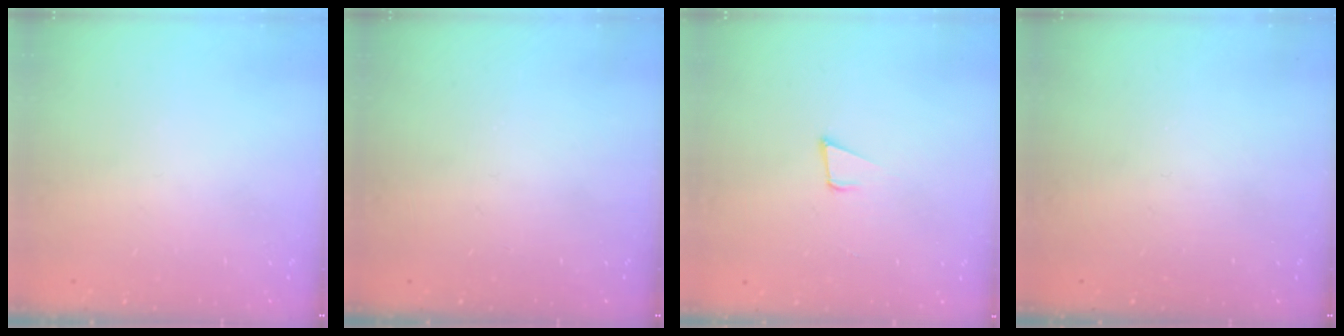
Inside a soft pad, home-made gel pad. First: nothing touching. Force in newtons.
{"total": 0.0}
{"total": 4.8, "press": 3.9, "slide": 2.7}
{"total": 0.0}